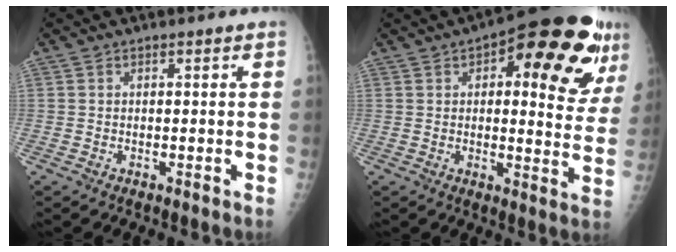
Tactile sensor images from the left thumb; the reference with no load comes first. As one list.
[{"total": 21.9, "force": [9.6, 8.2, 17.8], "torque": [-0.198, -0.010, 0.123]}]